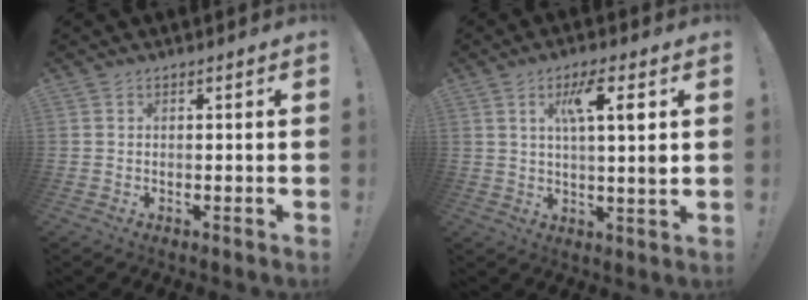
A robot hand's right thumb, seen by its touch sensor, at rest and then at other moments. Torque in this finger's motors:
{"motor_torque": [-0.40, 0.56, 1.33, 0.12, 0.11]}